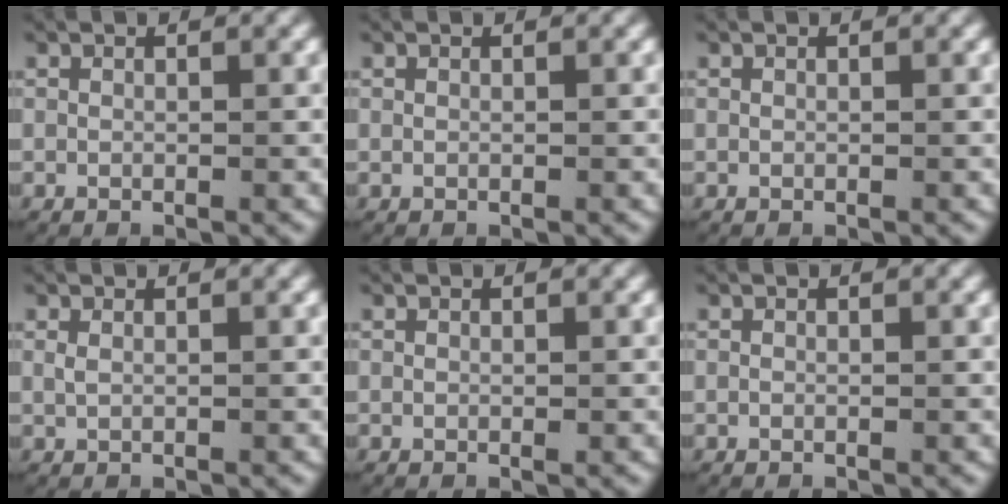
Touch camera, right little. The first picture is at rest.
{"total": 0.0}
{"total": 0.0}
{"total": 0.7, "force": [0.3, 0.0, 0.6], "torque": [-0.014, 0.000, 0.008]}
{"total": 0.0}
{"total": 0.0}